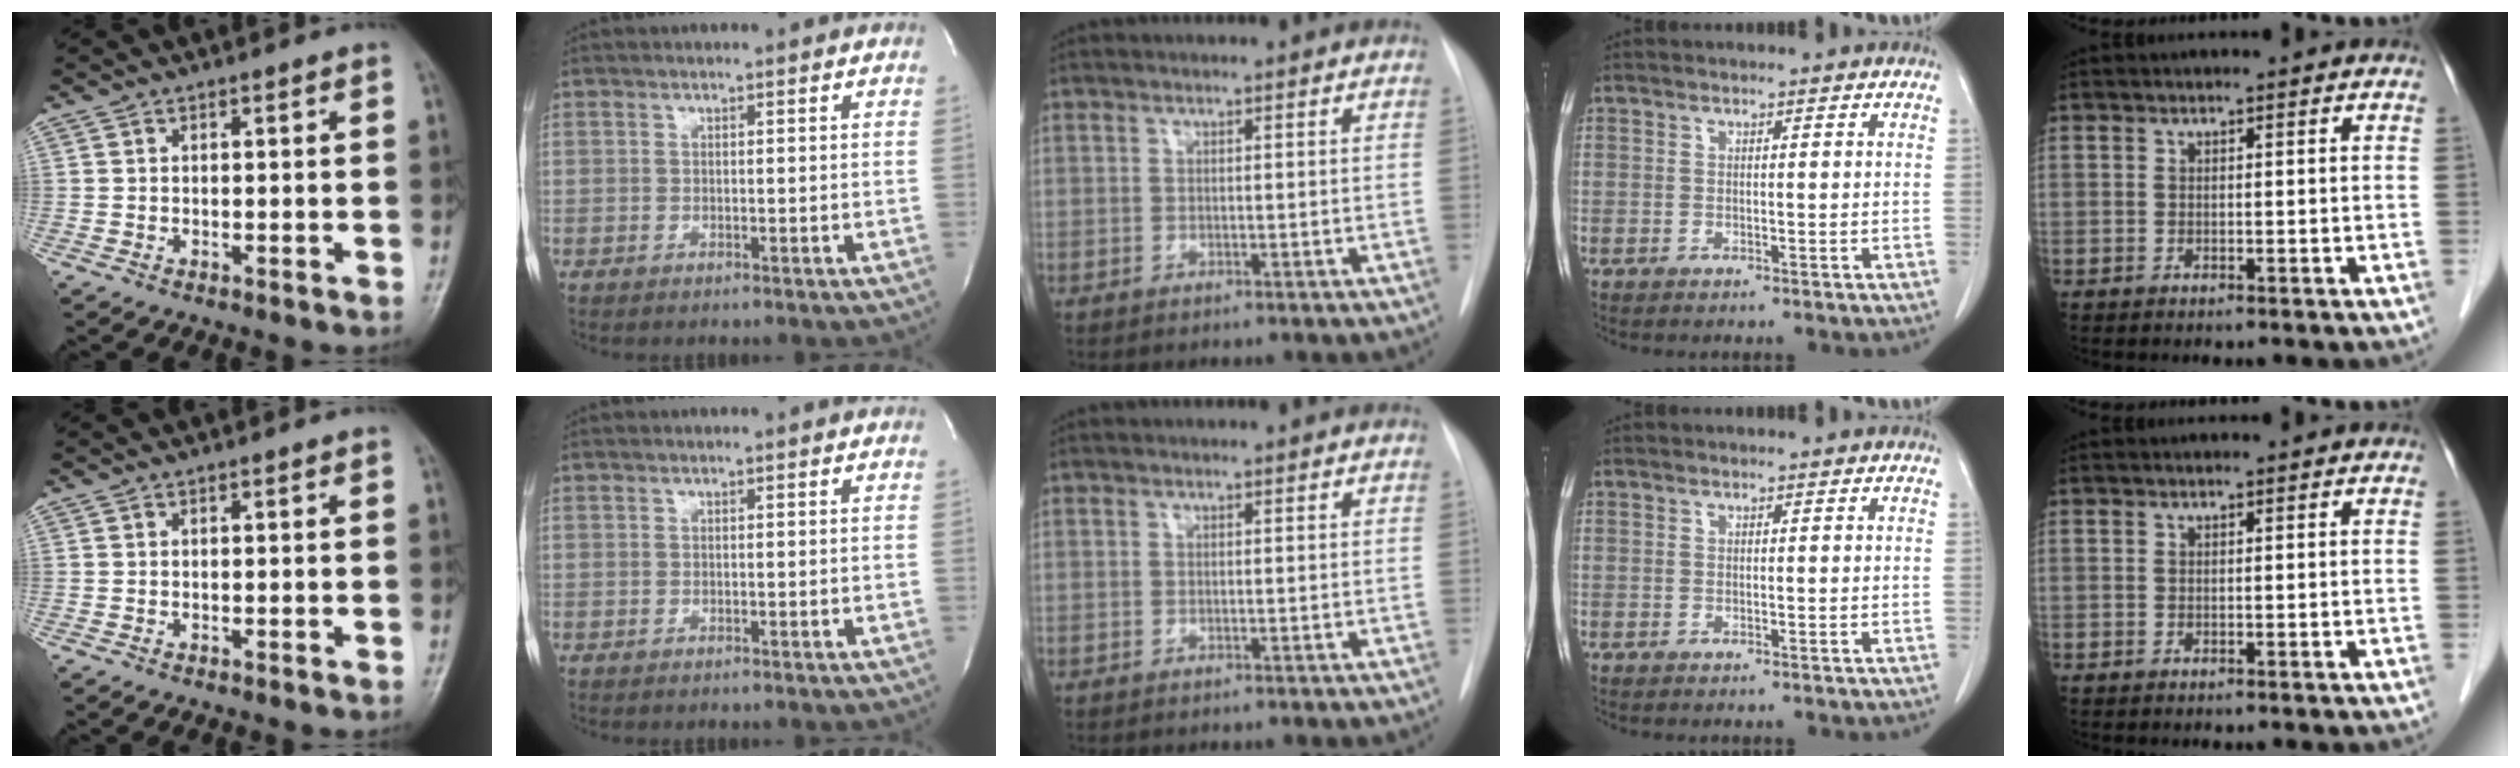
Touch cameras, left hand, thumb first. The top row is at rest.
{}